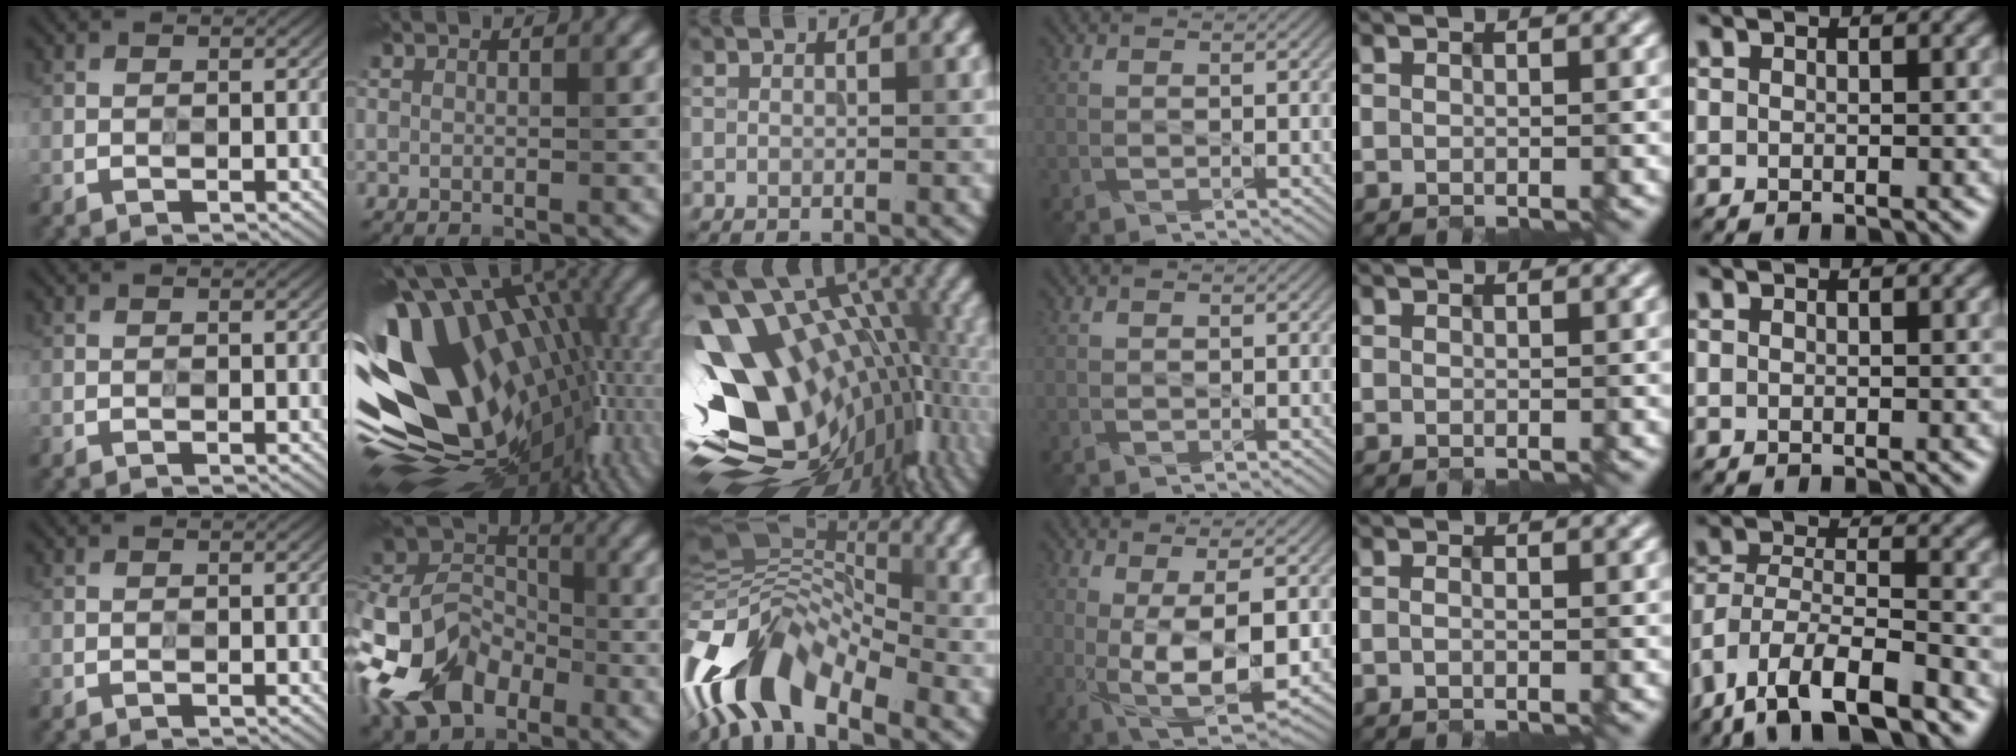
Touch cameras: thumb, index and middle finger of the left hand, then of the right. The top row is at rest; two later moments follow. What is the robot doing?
{"motion": "wipe", "object": "whiteboard"}